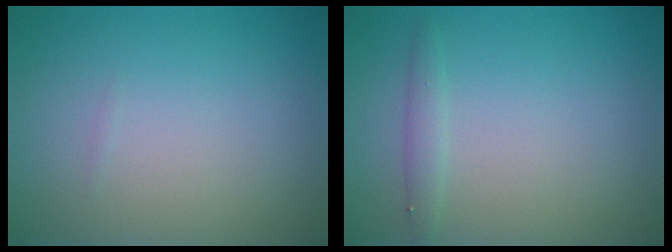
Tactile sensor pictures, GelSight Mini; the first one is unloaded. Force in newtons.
{"total": 1.1, "press": 1.1, "slide": 0.1}